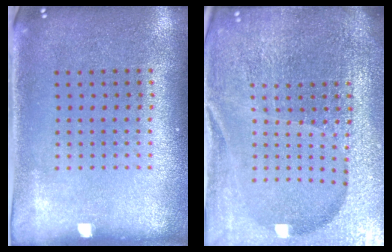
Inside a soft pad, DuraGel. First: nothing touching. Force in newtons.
{"total": 6.6, "press": 5.8, "slide": 3.2}